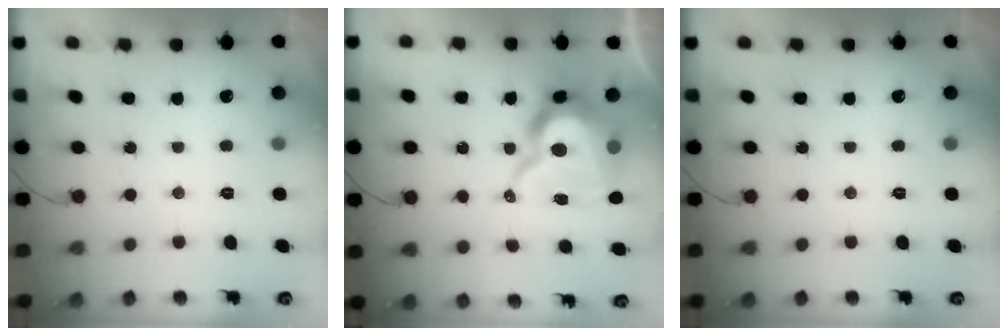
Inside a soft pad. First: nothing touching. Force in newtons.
{"total": 15.7, "press": 15.7, "slide": 1.3}
{"total": 0.0}